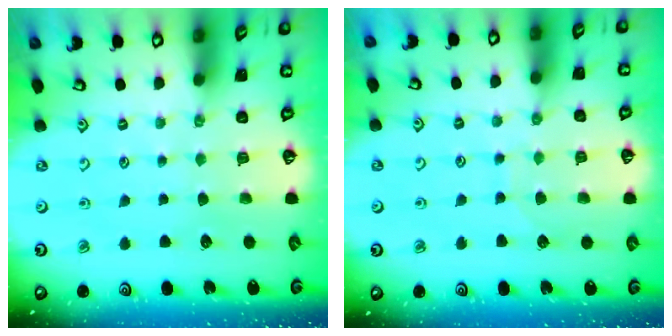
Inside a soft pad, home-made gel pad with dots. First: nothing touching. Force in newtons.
{"total": 5.7, "press": 5.7, "slide": 0.6}